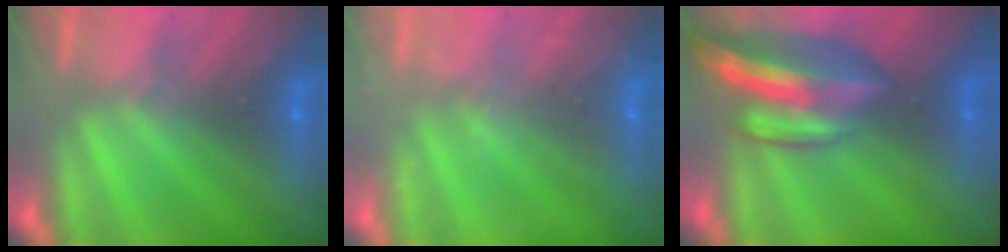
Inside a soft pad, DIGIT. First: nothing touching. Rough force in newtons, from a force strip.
{"total": 2.4}
{"total": 7.9}